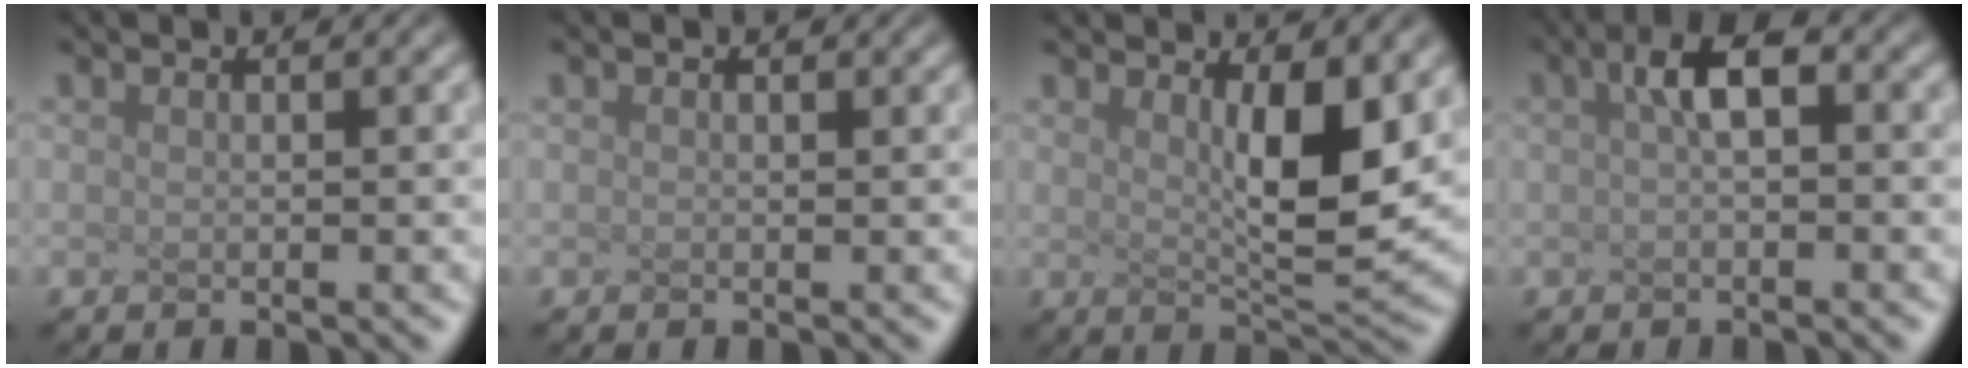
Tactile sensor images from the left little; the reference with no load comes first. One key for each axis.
{"total": 0.0}
{"total": 4.7, "fx": 0.5, "fy": 0.2, "fz": 4.6, "tx": -0.100, "ty": -0.027, "tz": 0.054}
{"total": 1.8, "fx": -0.8, "fy": -0.2, "fz": 1.6, "tx": -0.056, "ty": 0.003, "tz": 0.024}